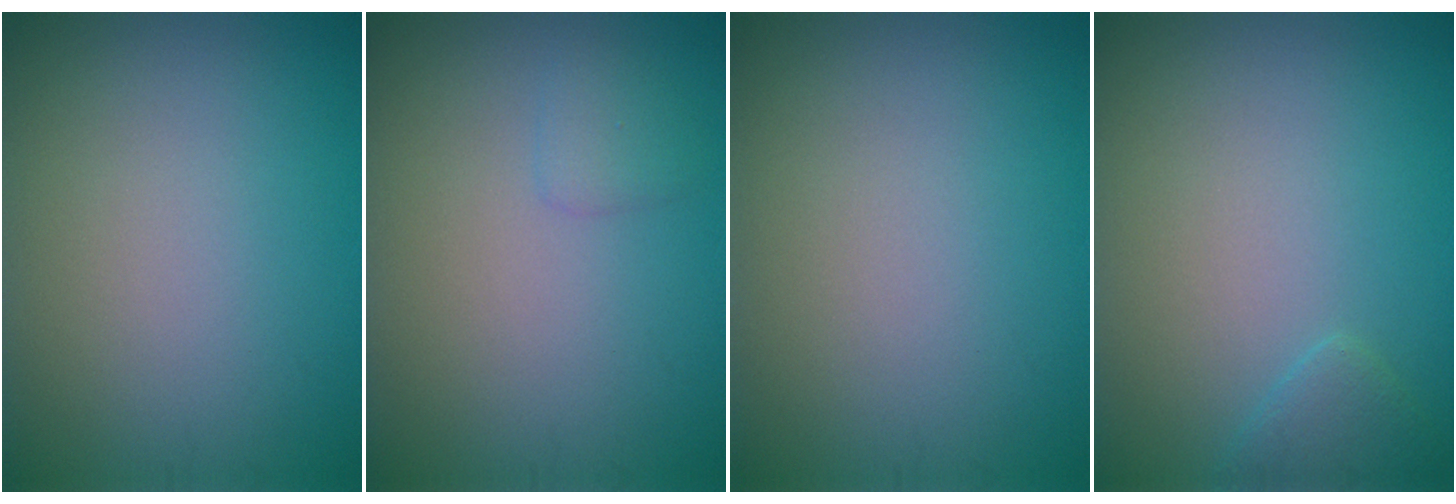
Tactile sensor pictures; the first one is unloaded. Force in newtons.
{"total": 1.0, "press": 1.0, "slide": 0.1}
{"total": 0.0}
{"total": 1.5, "press": 1.5, "slide": 0.1}